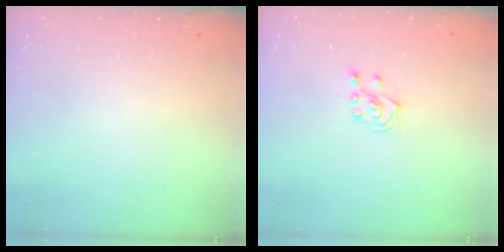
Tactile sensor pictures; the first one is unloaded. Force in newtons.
{"total": 2.6, "press": 2.5, "slide": 1.0}